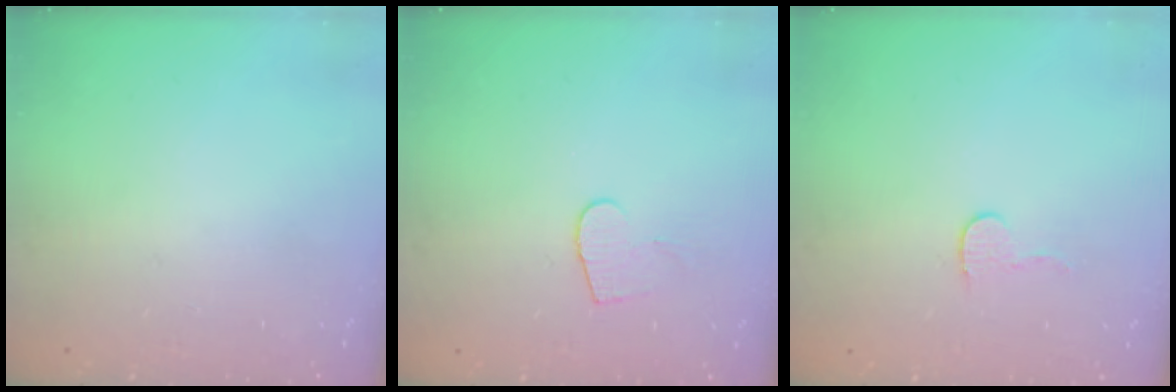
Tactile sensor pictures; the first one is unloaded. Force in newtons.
{"total": 5.8, "press": 5.8, "slide": 0.4}
{"total": 5.5, "press": 5.5, "slide": 0.4}